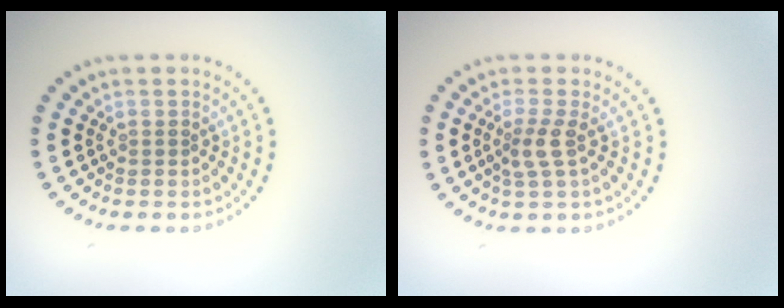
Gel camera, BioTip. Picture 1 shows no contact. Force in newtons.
{"total": 2.1, "press": 1.6, "slide": 1.3}